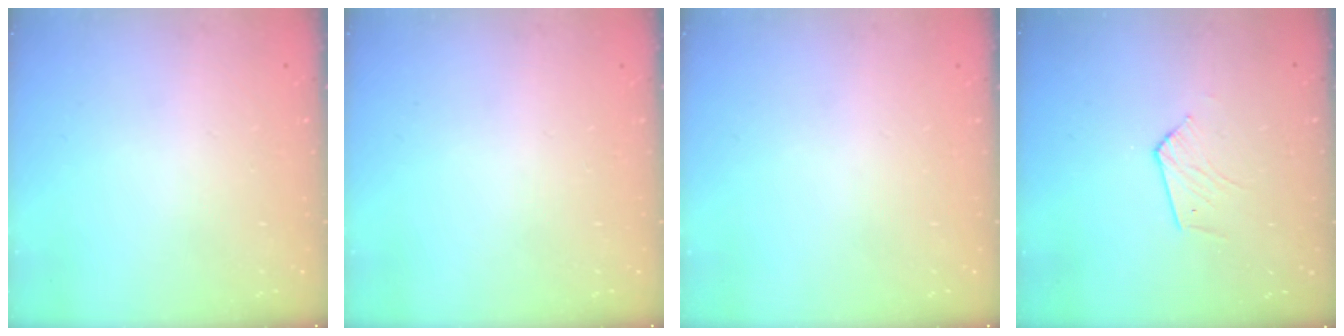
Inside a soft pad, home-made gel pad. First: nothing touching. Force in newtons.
{"total": 0.0}
{"total": 0.0}
{"total": 4.4, "press": 4.4, "slide": 0.4}